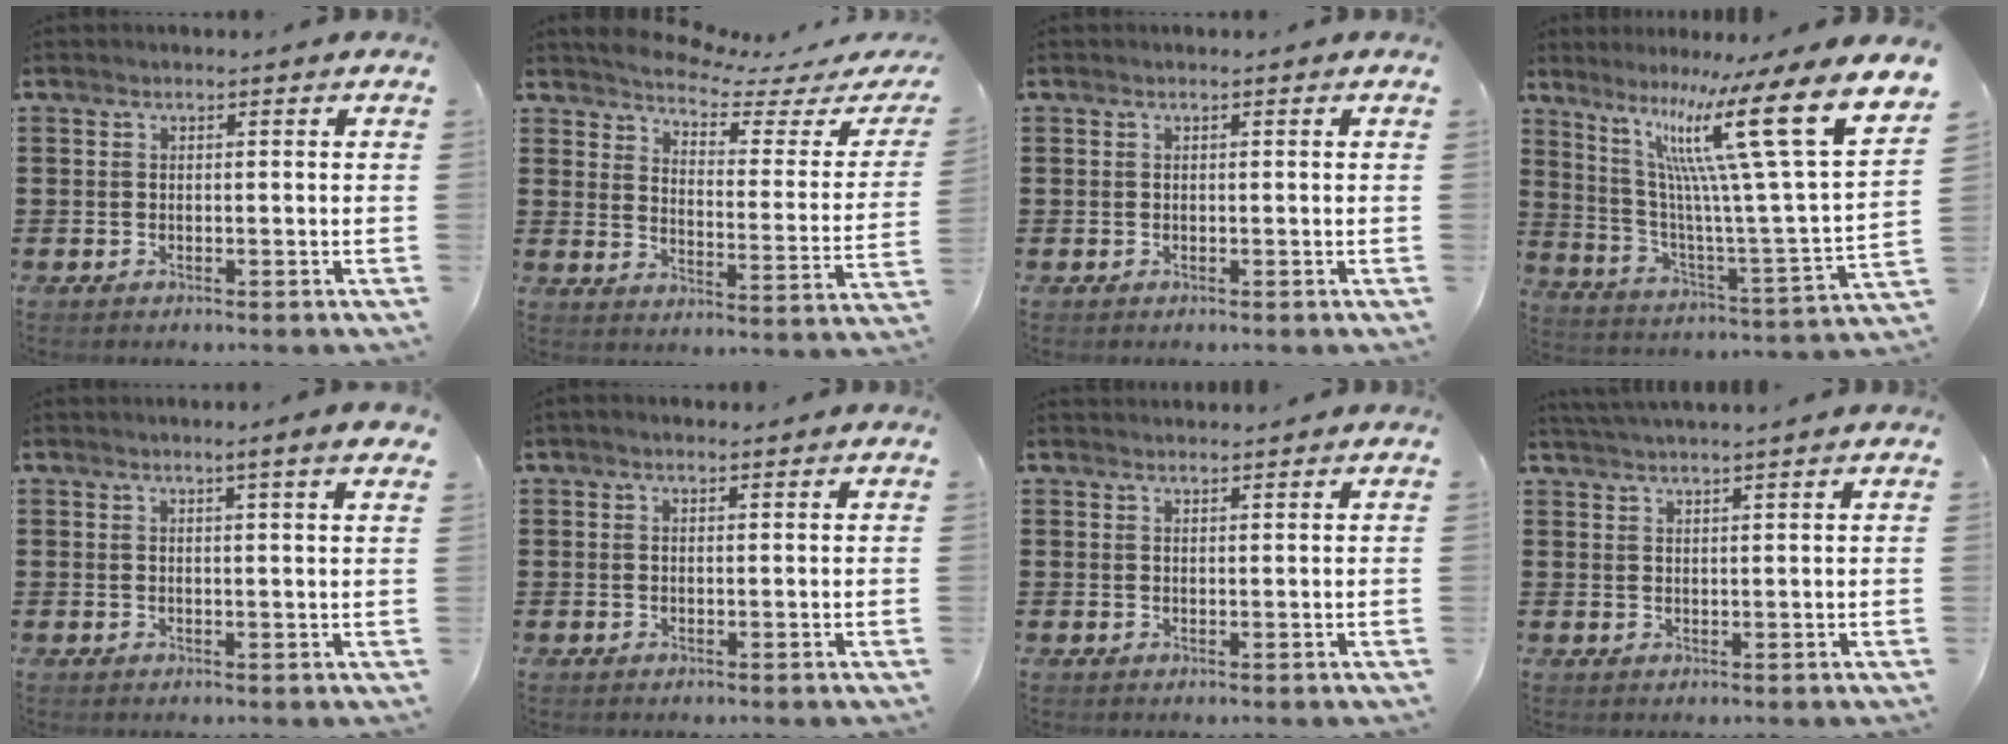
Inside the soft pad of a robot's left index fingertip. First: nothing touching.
{"total": 4.3, "force": [4.1, 0.5, 1.2], "torque": [-0.042, -0.036, 0.062]}
{"total": 0.0}
{"total": 16.8, "force": [9.2, 1.2, 14.0], "torque": [-0.258, -0.073, 0.133]}
{"total": 2.9, "force": [1.9, -0.4, 2.1], "torque": [-0.042, -0.001, 0.032]}
{"total": 0.9, "force": [0.6, 0.2, 0.6], "torque": [-0.011, 0.003, 0.011]}
{"total": 1.3, "force": [1.3, 0.0, 0.2], "torque": [-0.005, -0.001, 0.025]}
{"total": 2.0, "force": [2.0, -0.3, 0.2], "torque": [-0.008, -0.001, 0.039]}